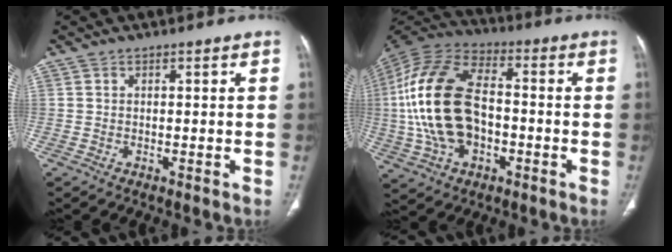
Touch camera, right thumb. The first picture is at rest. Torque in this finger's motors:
{"motor_torque": [-0.17, 2.07, 2.36, -0.34, 0.86]}